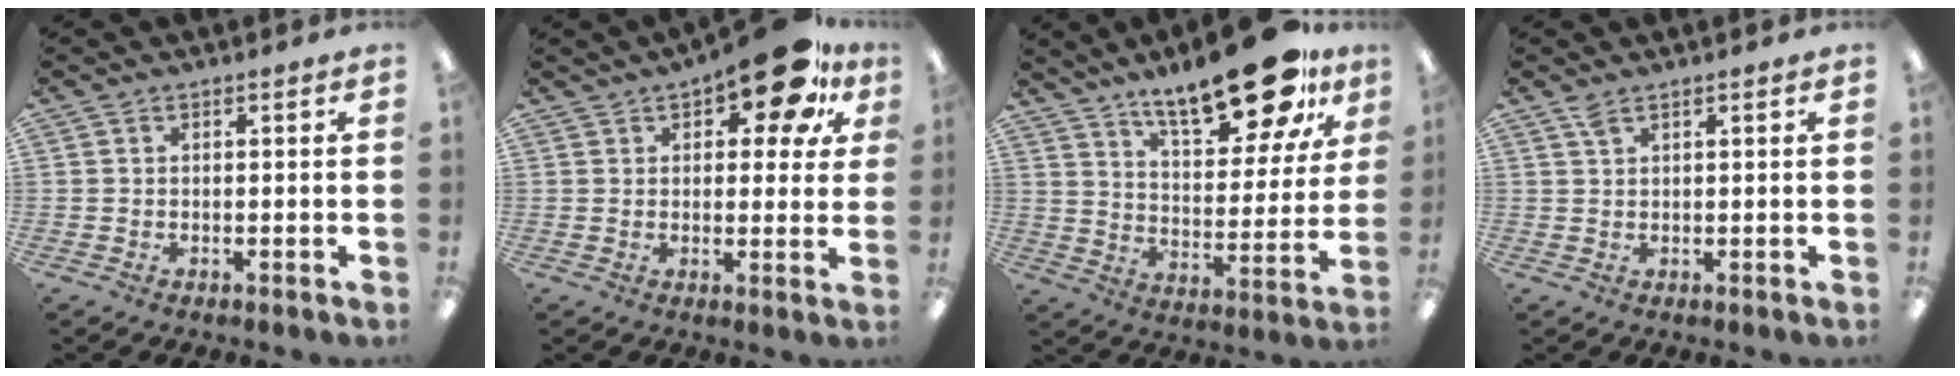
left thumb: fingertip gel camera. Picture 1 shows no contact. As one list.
[{"total": 14.6, "force": [8.6, 5.9, 10.3], "torque": [-0.133, -0.038, 0.137]}, {"total": 21.2, "force": [15.8, 7.3, 12.2], "torque": [-0.181, -0.093, 0.260]}, {"total": 2.1, "force": [1.4, 0.6, 1.4], "torque": [-0.032, 0.001, 0.025]}]